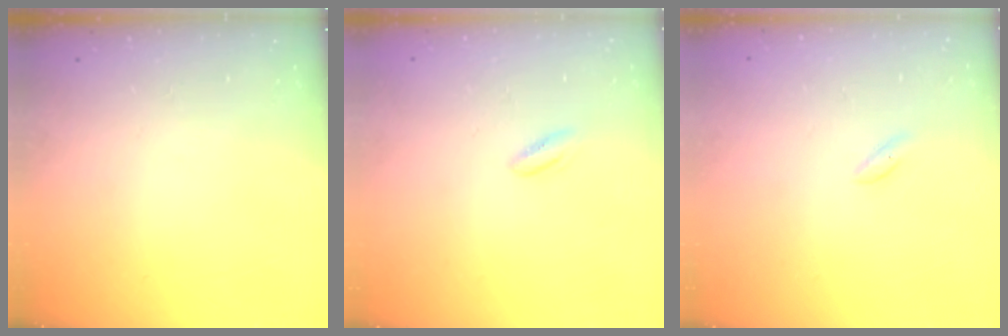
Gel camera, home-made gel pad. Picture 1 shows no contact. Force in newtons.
{"total": 2.9, "press": 2.7, "slide": 1.1}
{"total": 0.6, "press": 0.2, "slide": 0.6}